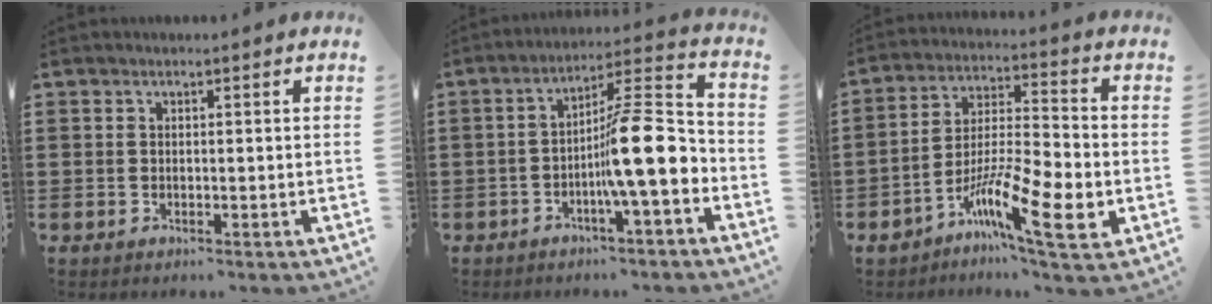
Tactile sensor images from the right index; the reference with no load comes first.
{"total": 12.0, "force": [-3.4, 2.2, 11.3], "torque": [-0.172, -0.011, -0.066]}
{"total": 12.7, "force": [-5.8, 2.7, 11.0], "torque": [-0.205, -0.001, -0.103]}